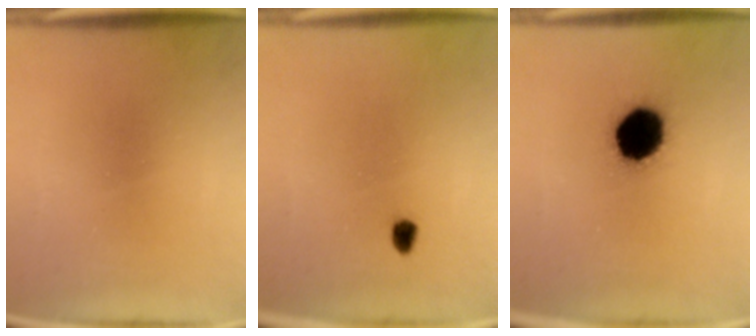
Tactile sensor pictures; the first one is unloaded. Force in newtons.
{"total": 1.5}
{"total": 15.0}